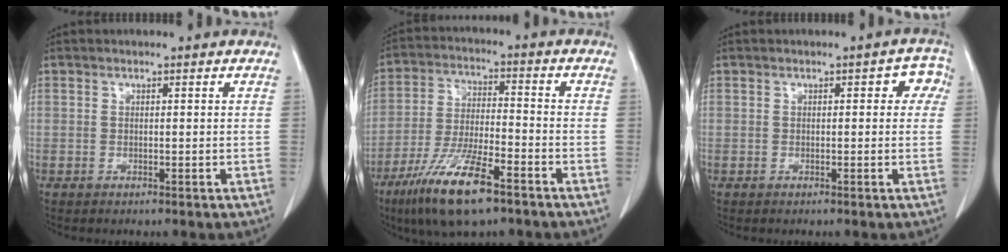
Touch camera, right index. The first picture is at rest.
{"total": 13.0, "force": [-8.2, 2.5, 9.8], "torque": [-0.195, -0.023, -0.147]}
{"total": 3.1, "force": [0.6, 1.7, 2.6], "torque": [-0.016, 0.023, 0.000]}